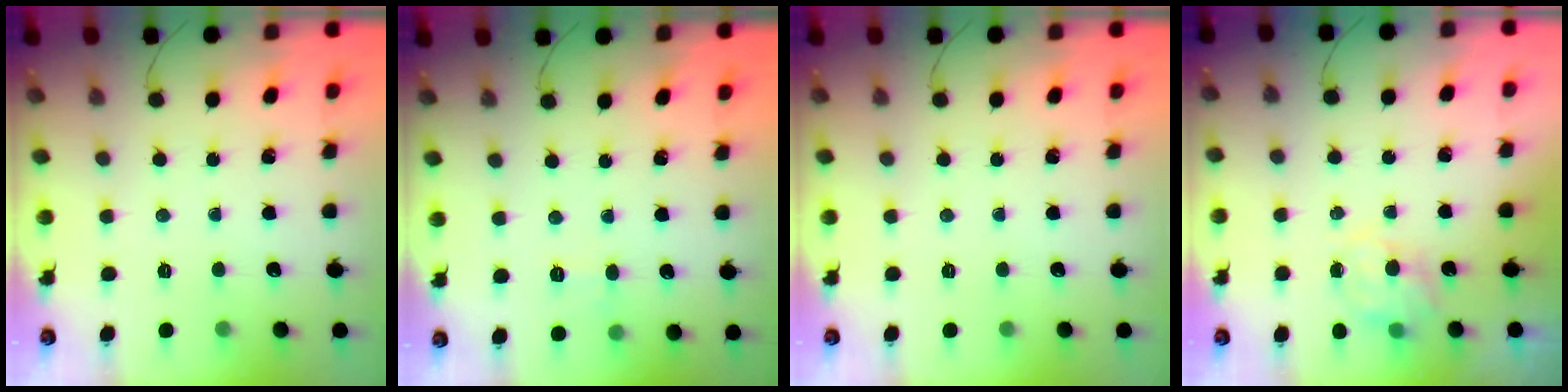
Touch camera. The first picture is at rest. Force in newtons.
{"total": 4.7, "press": 4.5, "slide": 1.4}
{"total": 0.0}
{"total": 6.8, "press": 6.8, "slide": 0.2}